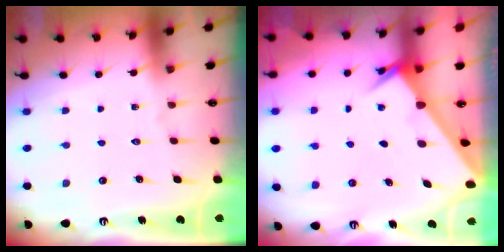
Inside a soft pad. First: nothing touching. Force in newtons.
{"total": 2.4, "press": 2.4, "slide": 0.3}